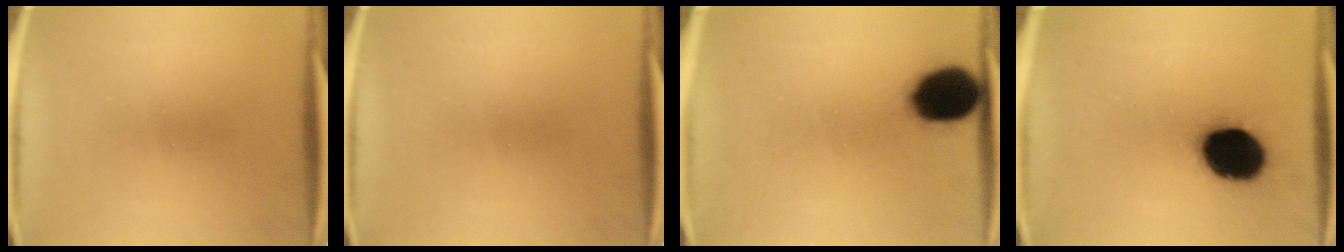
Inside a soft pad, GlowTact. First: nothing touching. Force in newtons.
{"total": 0.0}
{"total": 13.4}
{"total": 18.7}